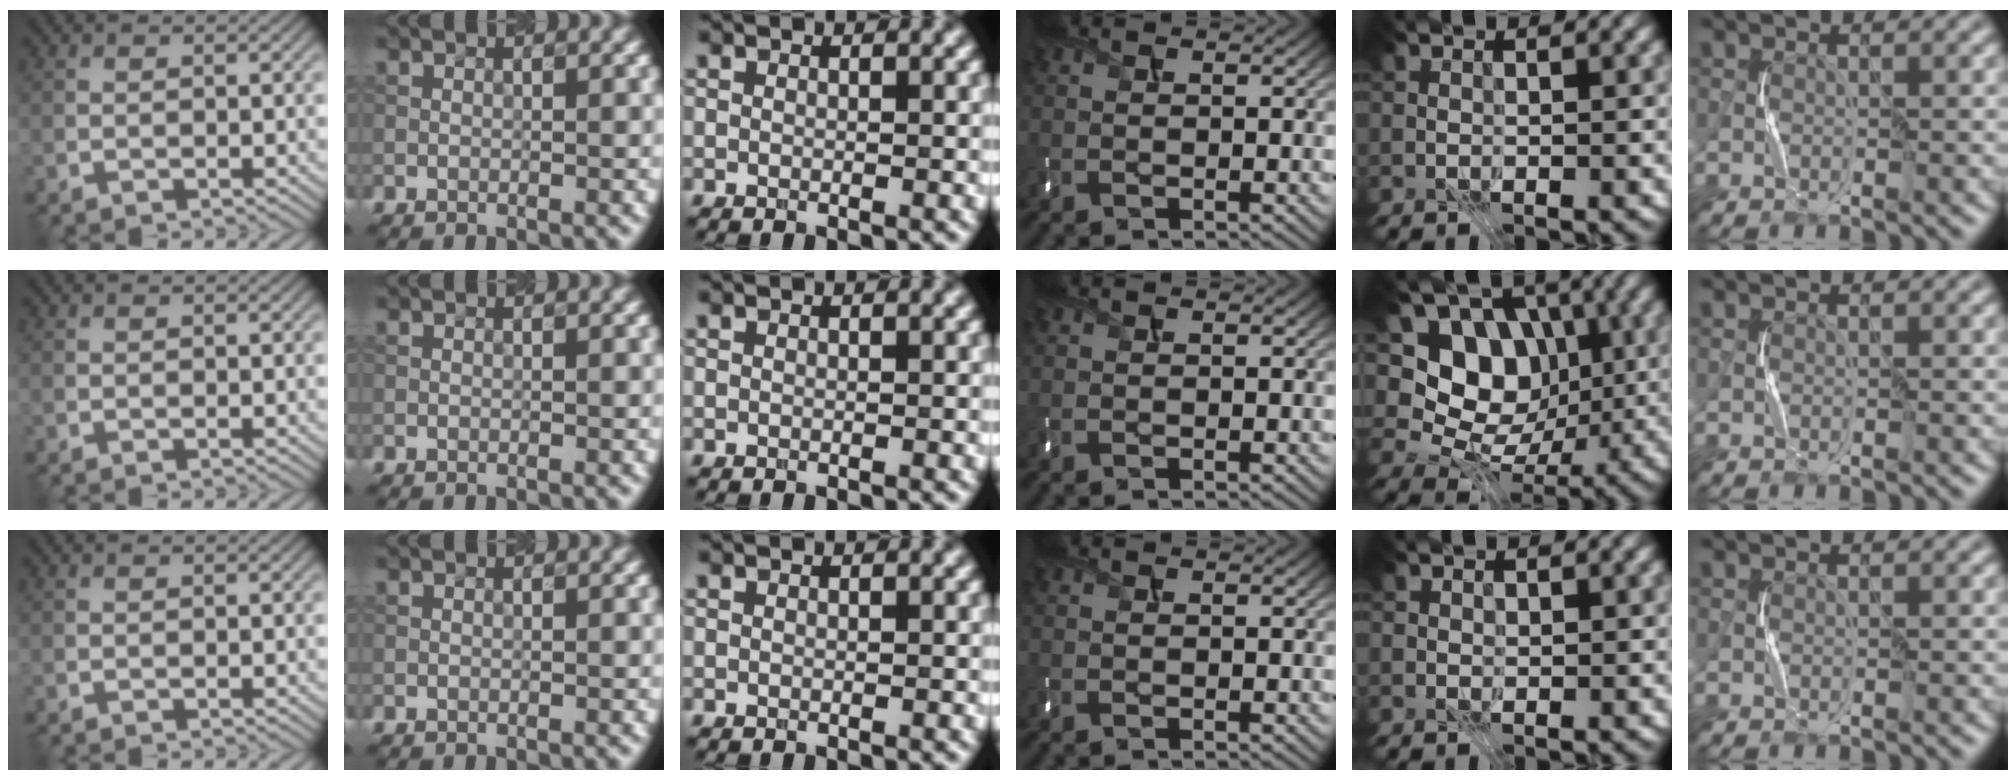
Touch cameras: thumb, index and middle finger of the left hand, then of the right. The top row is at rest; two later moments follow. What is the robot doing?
{"motion": "press", "object": "mouse"}